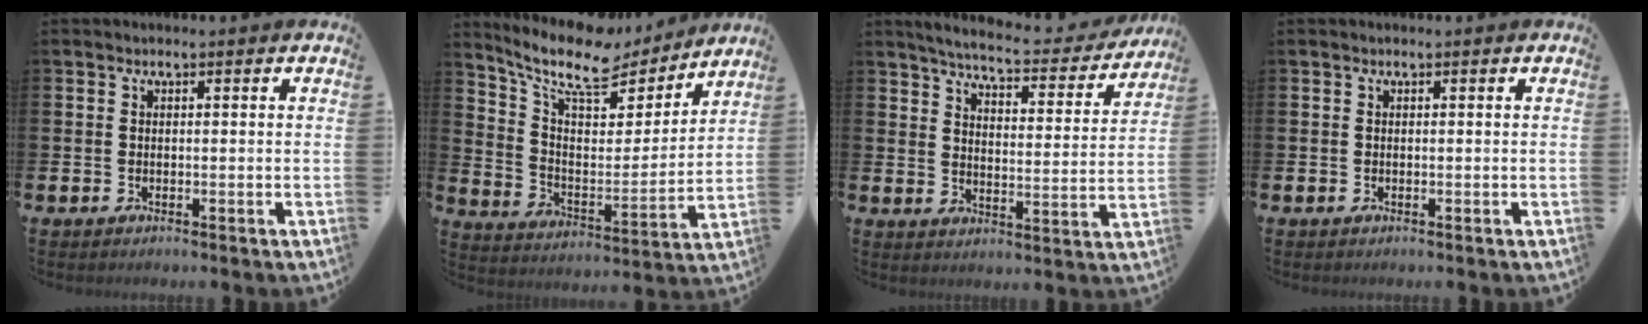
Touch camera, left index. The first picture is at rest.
{"total": 10.9, "force": [9.0, 3.9, 4.8], "torque": [-0.120, -0.056, 0.150]}
{"total": 5.7, "force": [5.3, 0.5, 2.0], "torque": [-0.058, -0.038, 0.086]}
{"total": 0.0}